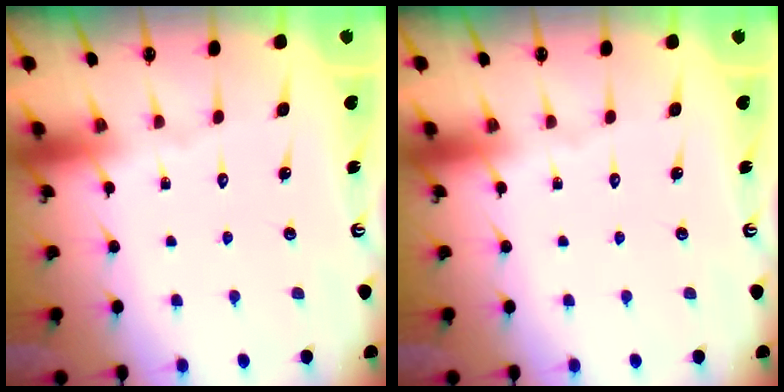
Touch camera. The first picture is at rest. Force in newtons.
{"total": 0.0}